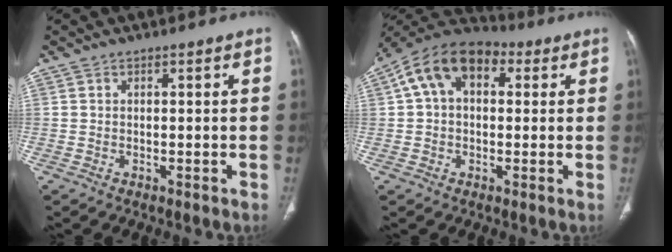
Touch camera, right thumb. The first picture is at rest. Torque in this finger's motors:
{"motor_torque": [0.03, 0.15, 1.02, -0.69, 0.13]}